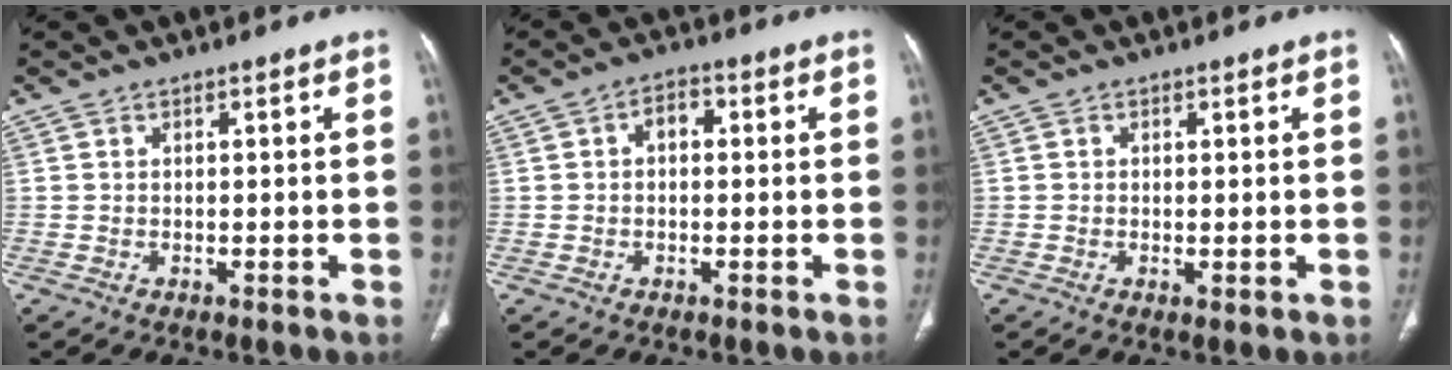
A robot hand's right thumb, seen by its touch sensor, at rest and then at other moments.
{"total": 3.3, "force": [0.3, 2.1, 2.5], "torque": [-0.028, 0.012, -0.002]}
{"total": 0.9, "force": [-0.2, 0.4, 0.8], "torque": [-0.018, -0.004, -0.002]}